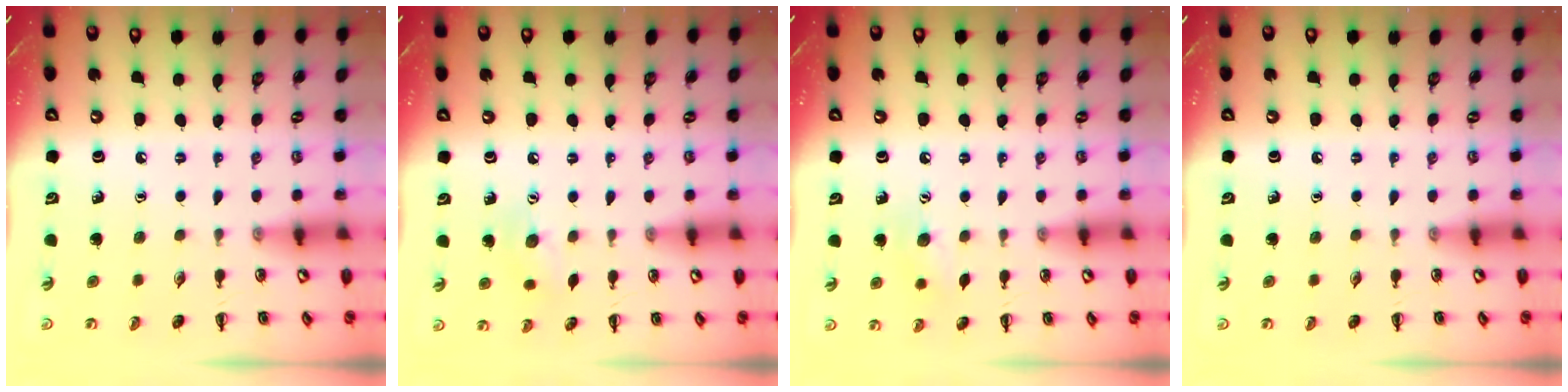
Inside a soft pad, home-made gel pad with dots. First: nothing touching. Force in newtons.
{"total": 7.9, "press": 7.8, "slide": 1.4}
{"total": 6.9, "press": 6.7, "slide": 1.5}
{"total": 0.0}